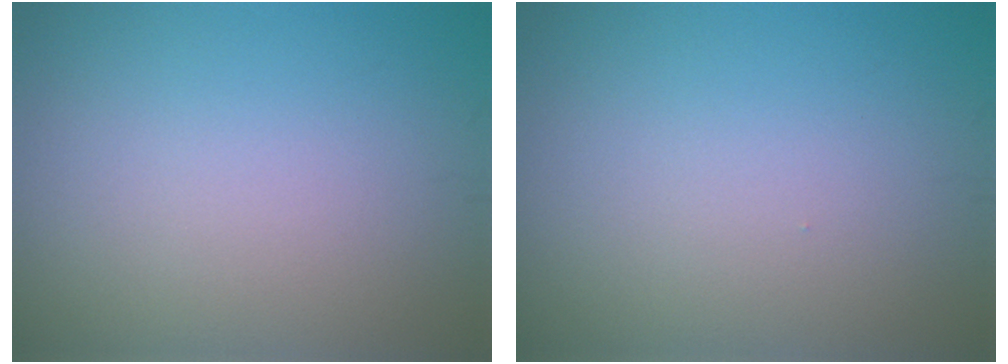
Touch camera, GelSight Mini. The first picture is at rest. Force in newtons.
{"total": 0.0}